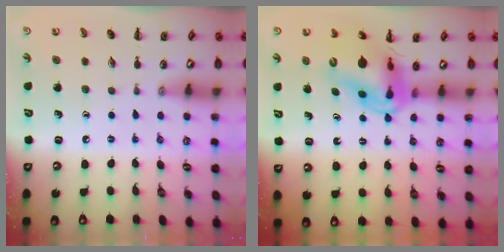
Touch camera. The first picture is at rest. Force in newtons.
{"total": 13.3, "press": 12.7, "slide": 4.0}